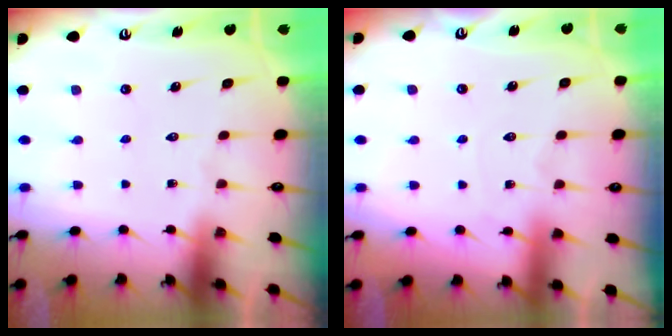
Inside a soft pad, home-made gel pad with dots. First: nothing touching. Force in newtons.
{"total": 2.7, "press": 2.7, "slide": 0.2}